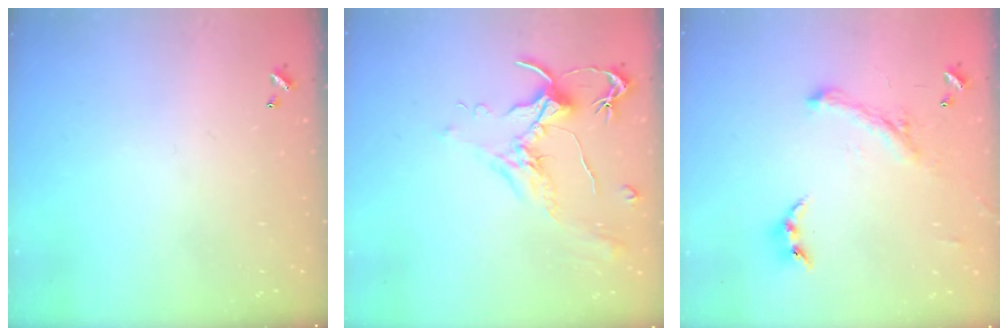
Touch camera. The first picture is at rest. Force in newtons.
{"total": 1.9, "press": 1.9, "slide": 0.6}
{"total": 0.9, "press": 0.9, "slide": 0.2}